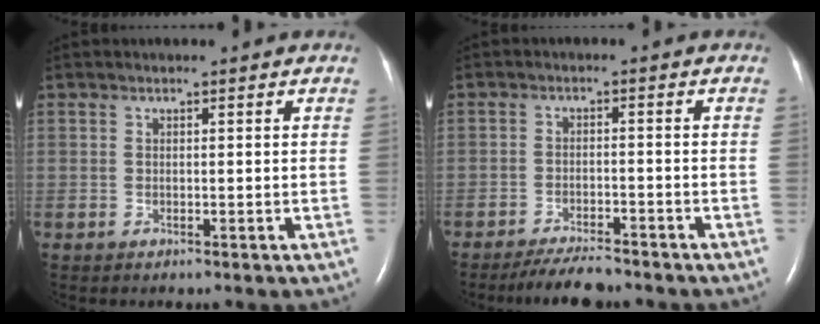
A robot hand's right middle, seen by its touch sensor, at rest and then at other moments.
{"total": 5.6, "force": [-5.1, 0.9, 2.2], "torque": [-0.042, -0.014, -0.086]}